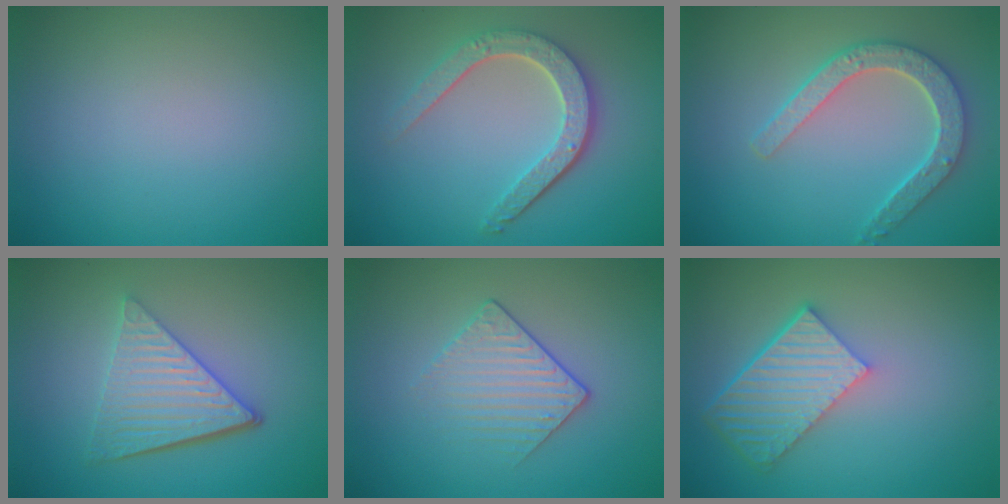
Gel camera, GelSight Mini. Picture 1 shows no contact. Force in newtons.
{"total": 4.7, "press": 3.6, "slide": 2.9}
{"total": 4.6, "press": 3.8, "slide": 2.7}
{"total": 5.4, "press": 3.8, "slide": 3.8}
{"total": 2.1, "press": 1.8, "slide": 1.1}
{"total": 5.9, "press": 4.2, "slide": 4.2}